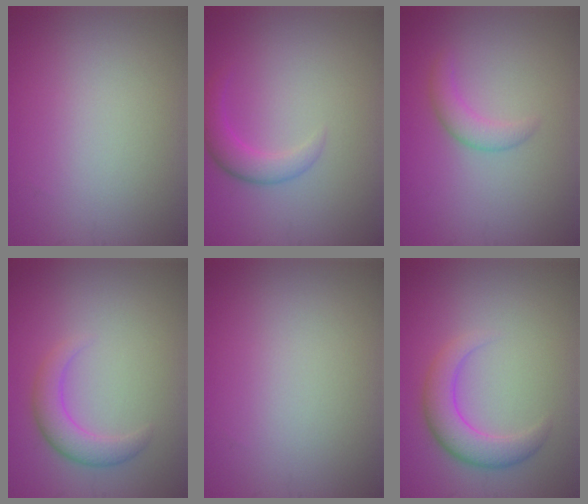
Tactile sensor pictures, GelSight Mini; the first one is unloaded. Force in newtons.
{"total": 2.5, "press": 2.5, "slide": 0.1}
{"total": 1.9, "press": 1.9, "slide": 0.1}
{"total": 2.9, "press": 2.9, "slide": 0.1}
{"total": 0.0}
{"total": 3.8, "press": 3.8, "slide": 0.1}